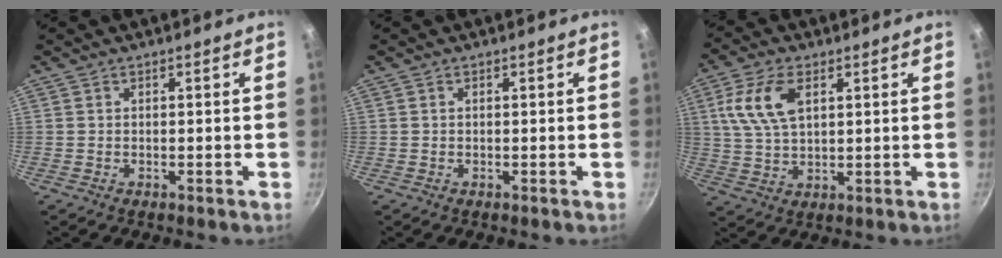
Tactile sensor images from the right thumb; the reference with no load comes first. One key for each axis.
{"total": 0.0}
{"total": 10.0, "fx": 3.3, "fy": 5.5, "fz": 7.7, "tx": -0.148, "ty": -0.001, "tz": 0.064}